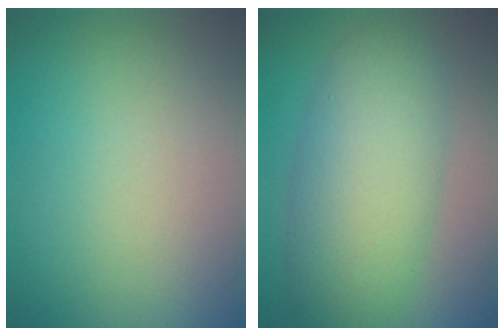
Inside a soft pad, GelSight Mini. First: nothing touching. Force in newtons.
{"total": 7.3, "press": 7.3, "slide": 0.3}